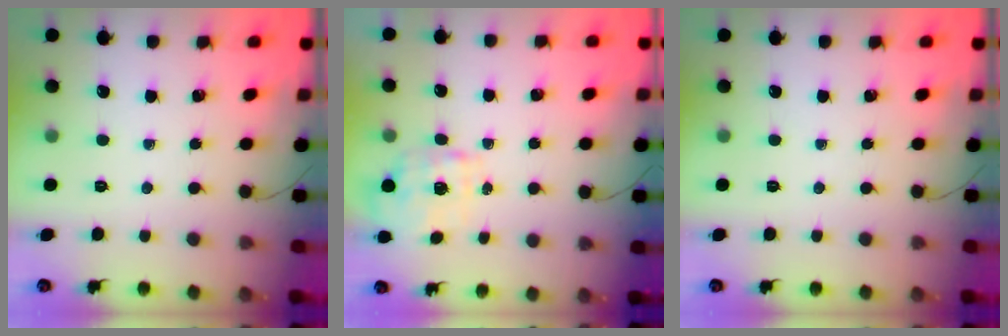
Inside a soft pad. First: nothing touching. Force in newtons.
{"total": 1.9, "press": 1.8, "slide": 0.6}
{"total": 0.0}